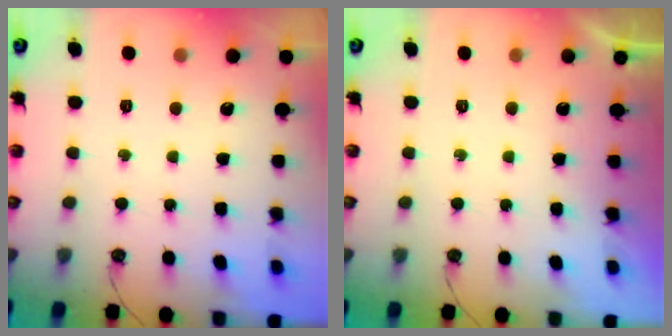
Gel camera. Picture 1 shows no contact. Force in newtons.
{"total": 0.0}